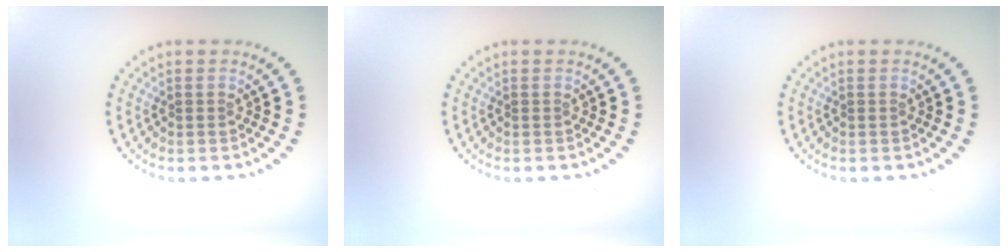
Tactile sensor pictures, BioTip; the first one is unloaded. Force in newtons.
{"total": 0.0}
{"total": 0.0}